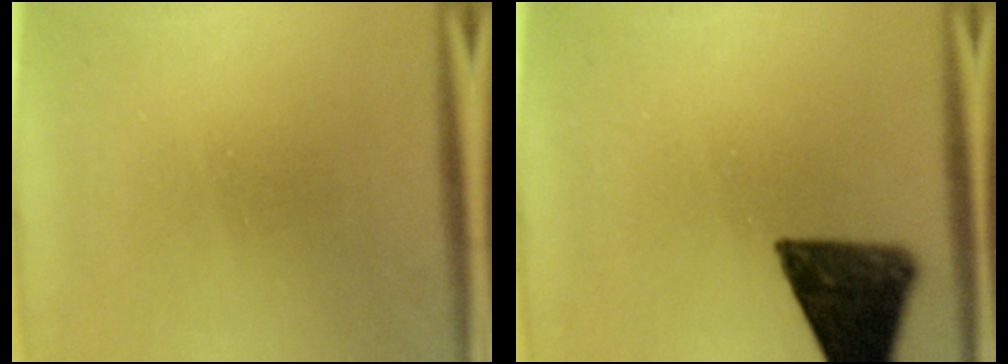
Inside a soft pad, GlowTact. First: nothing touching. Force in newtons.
{"total": 11.5}